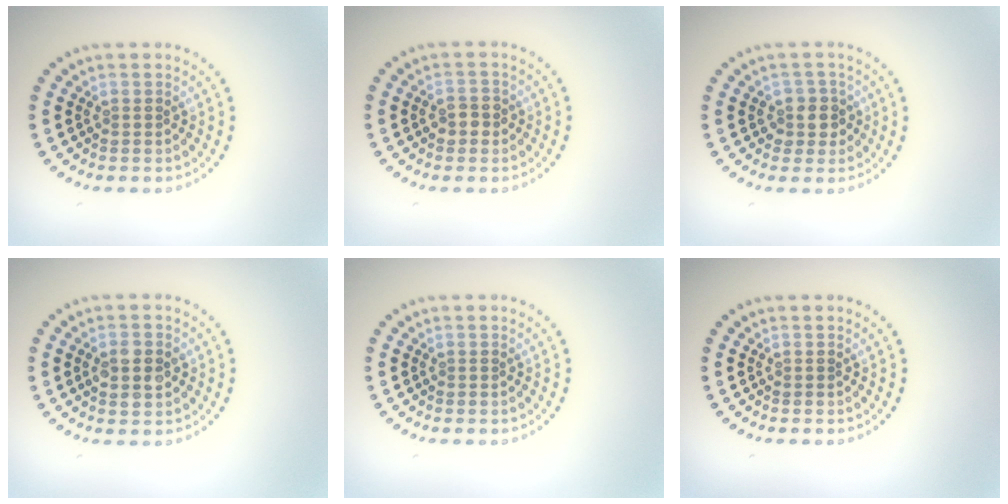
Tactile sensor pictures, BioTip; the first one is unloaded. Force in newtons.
{"total": 1.6, "press": 1.6, "slide": 0.2}
{"total": 2.3, "press": 1.9, "slide": 1.2}
{"total": 2.8, "press": 2.8, "slide": 0.1}
{"total": 0.0}
{"total": 0.0}